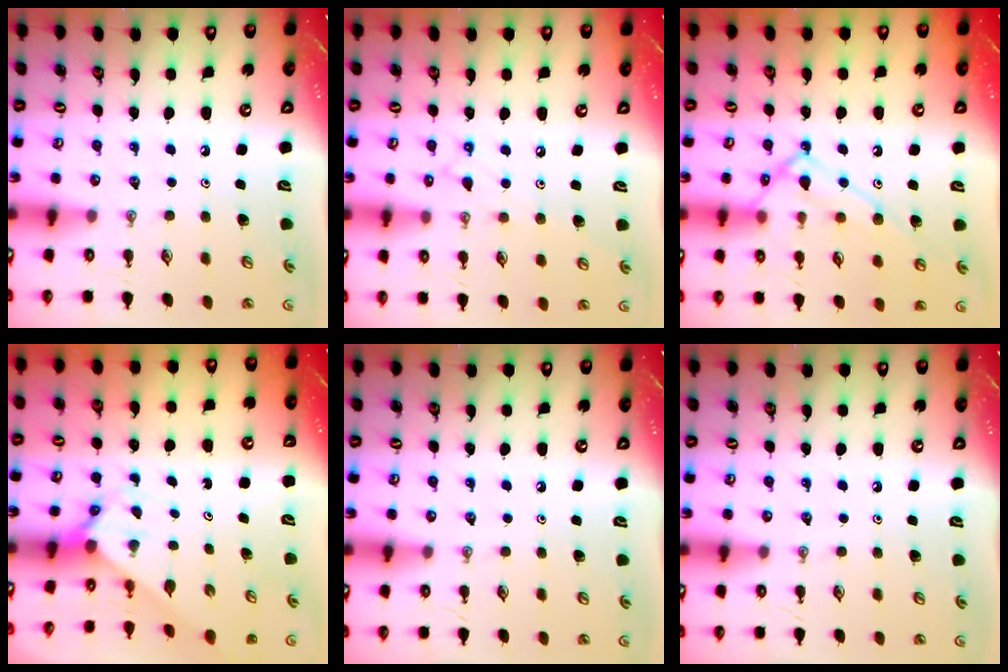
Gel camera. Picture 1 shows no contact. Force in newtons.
{"total": 8.9, "press": 8.9, "slide": 0.7}
{"total": 12.3, "press": 12.3, "slide": 1.0}
{"total": 2.0, "press": 2.0, "slide": 0.2}
{"total": 0.0}
{"total": 0.0}